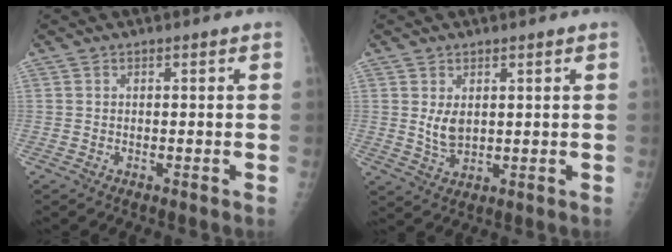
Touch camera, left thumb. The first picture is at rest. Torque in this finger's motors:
{"motor_torque": [0.64, 0.69, 0.66, -0.32, 0.06]}